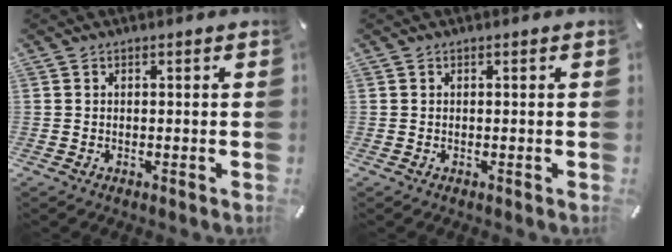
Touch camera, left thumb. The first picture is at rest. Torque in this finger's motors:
{"motor_torque": [-0.27, -0.10, -0.07, 0.01, -0.01]}